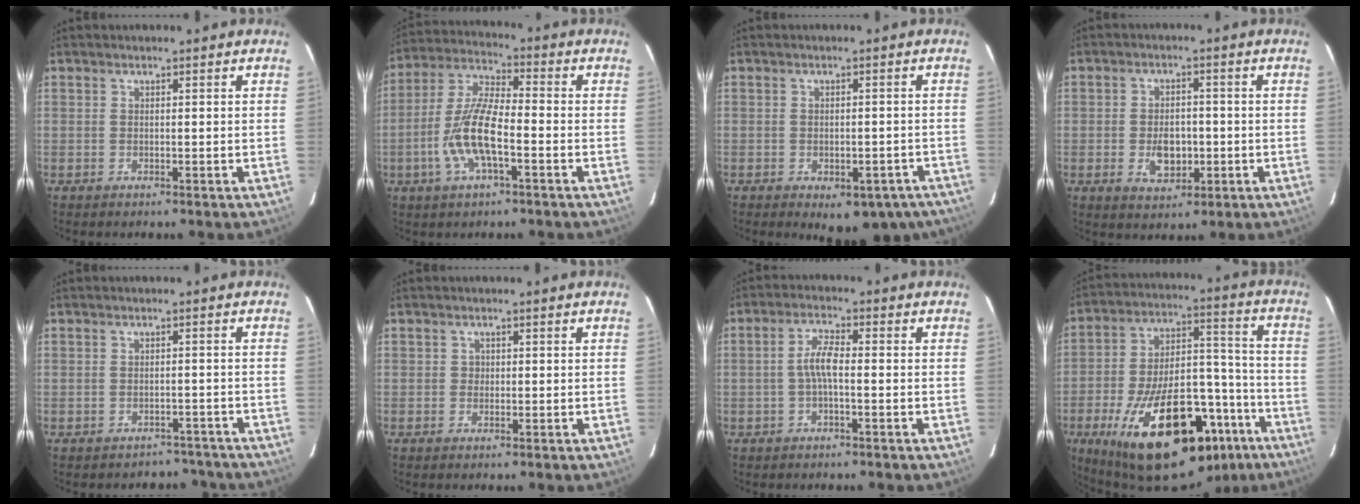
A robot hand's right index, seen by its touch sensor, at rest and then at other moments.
{"total": 11.6, "force": [-3.8, 3.4, 10.5], "torque": [-0.222, 0.002, -0.074]}
{"total": 11.6, "force": [-8.1, 6.2, 5.5], "torque": [-0.073, 0.009, -0.080]}
{"total": 6.2, "force": [-1.4, 4.2, 4.4], "torque": [-0.081, 0.002, -0.014]}
{"total": 7.5, "force": [-6.6, 3.5, 0.9], "torque": [-0.009, 0.026, -0.067]}
{"total": 1.0, "force": [-0.1, 1.0, 0.0], "torque": [0.004, 0.002, -0.002]}
{"total": 3.9, "force": [-0.8, 0.9, 3.7], "torque": [-0.078, 0.011, -0.017]}
{"total": 30.7, "force": [-18.1, 13.4, 20.8], "torque": [-0.351, 0.013, -0.253]}